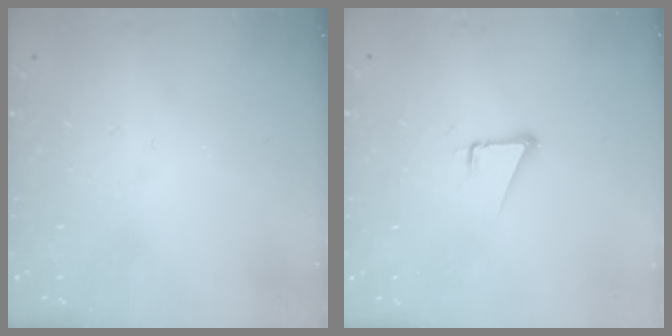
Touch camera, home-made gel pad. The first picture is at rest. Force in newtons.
{"total": 1.9, "press": 1.9, "slide": 0.1}